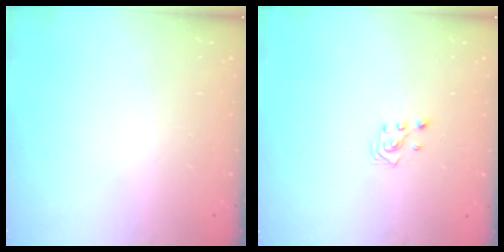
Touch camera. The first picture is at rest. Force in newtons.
{"total": 2.8, "press": 2.8, "slide": 0.3}